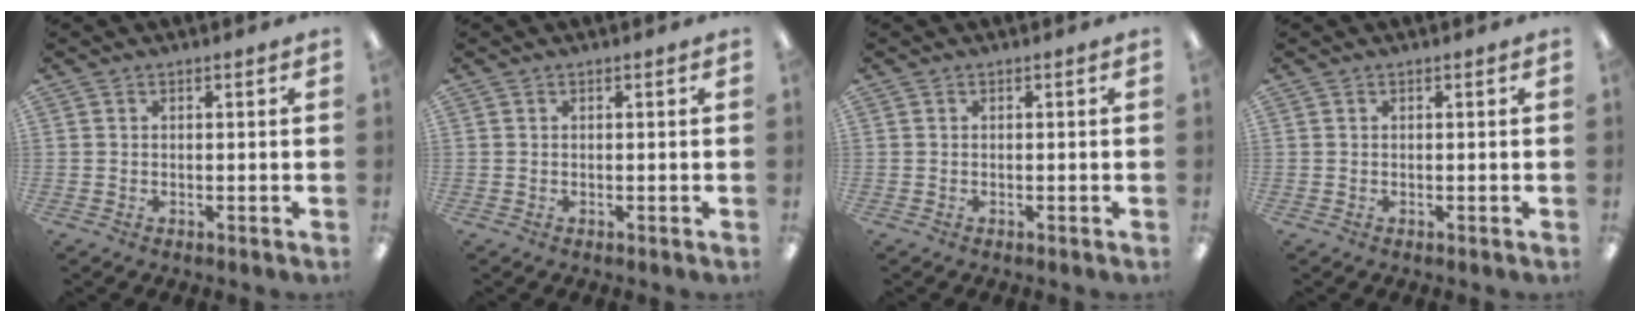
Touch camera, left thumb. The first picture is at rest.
{"total": 0.0}
{"total": 0.0}
{"total": 0.0}